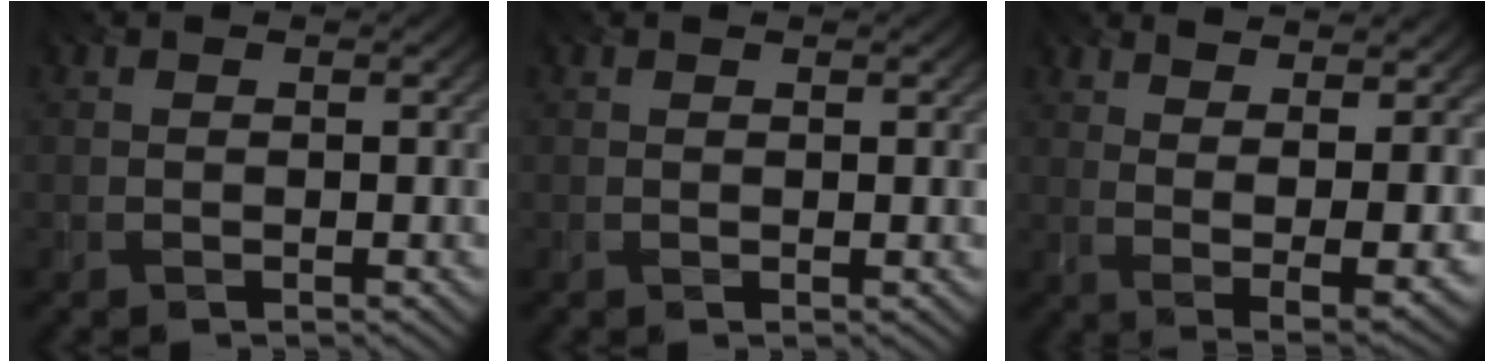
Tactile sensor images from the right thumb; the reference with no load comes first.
{"total": 0.6, "force": [0.4, 0.1, 0.4], "torque": [-0.007, 0.000, 0.010]}
{"total": 11.3, "force": [5.5, 3.7, 9.2], "torque": [-0.149, 0.012, 0.085]}